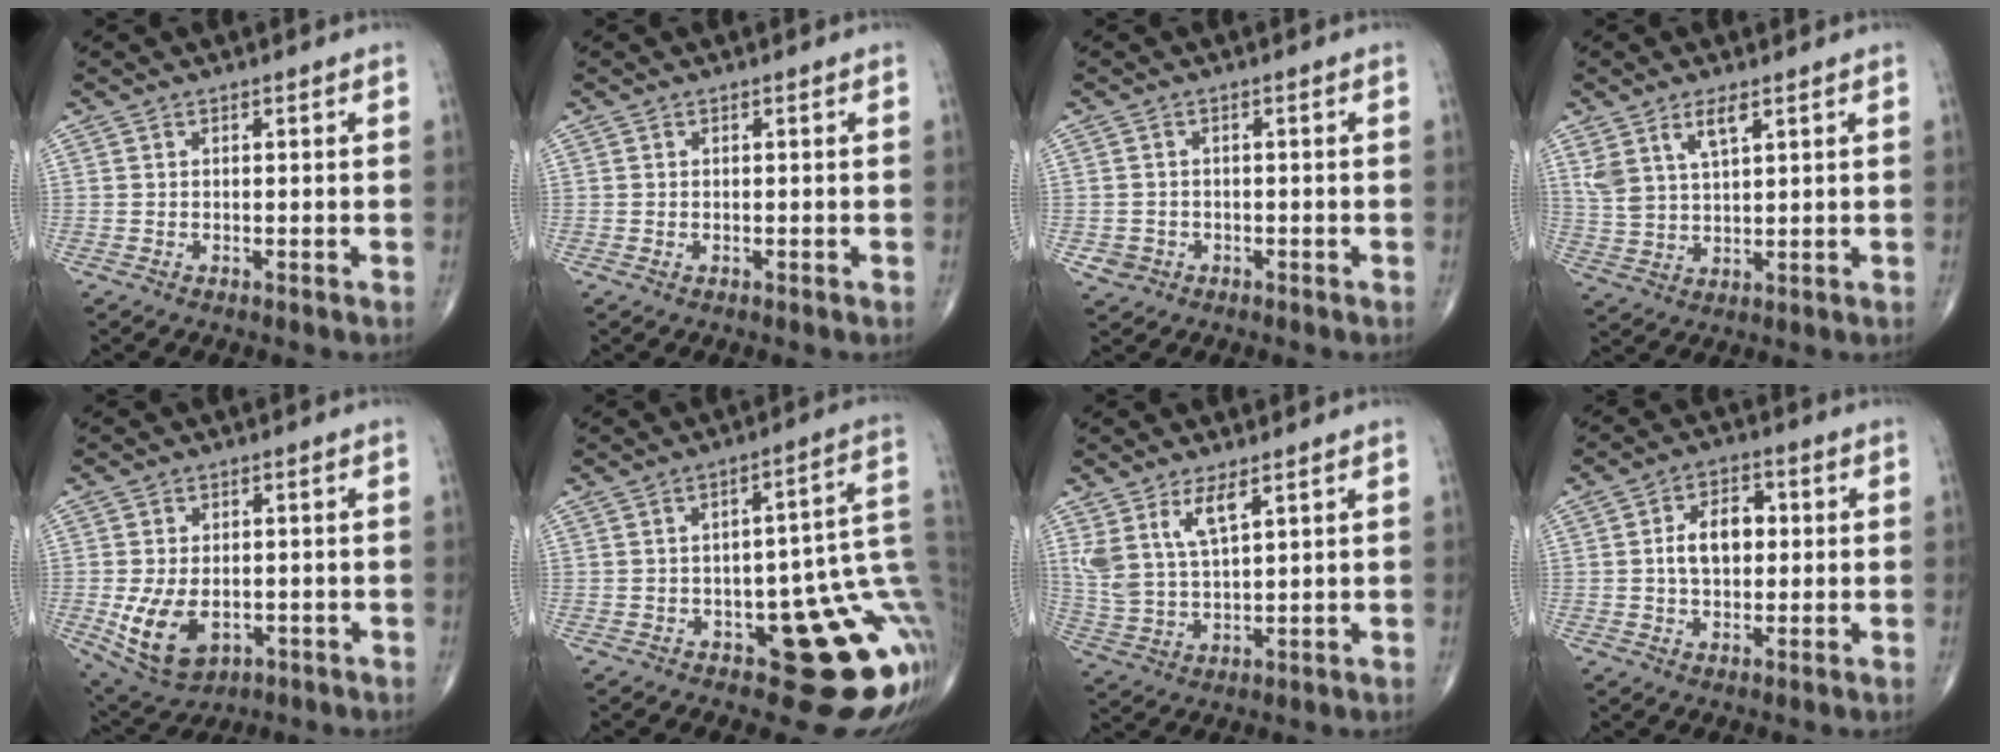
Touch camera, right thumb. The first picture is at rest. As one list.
[{"total": 0.0}, {"total": 2.4, "force": [-0.9, 2.2, 0.4], "torque": [-0.002, 0.006, -0.011]}, {"total": 6.8, "force": [3.7, 2.7, 4.9], "torque": [-0.098, -0.014, 0.080]}, {"total": 10.4, "force": [-2.4, 6.6, 7.7], "torque": [-0.138, -0.003, -0.022]}, {"total": 18.0, "force": [-4.7, 7.6, 15.7], "torque": [-0.103, 0.032, -0.044]}, {"total": 8.1, "force": [4.4, 2.9, 6.1], "torque": [-0.128, -0.020, 0.098]}, {"total": 8.1, "force": [0.7, 5.2, 6.1], "torque": [-0.085, 0.015, 0.007]}]